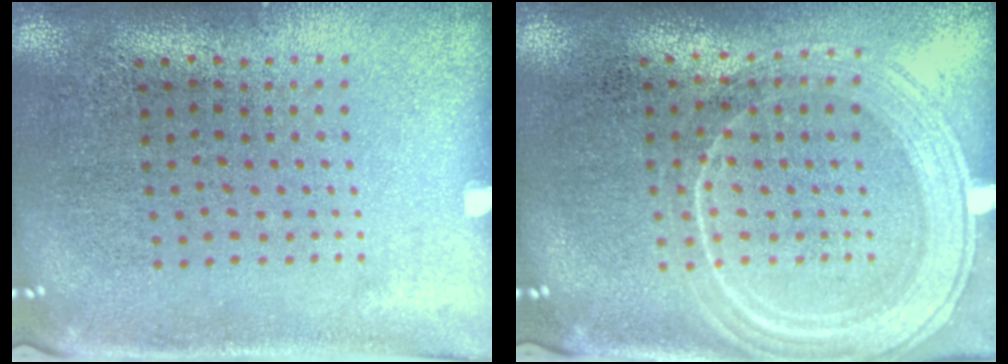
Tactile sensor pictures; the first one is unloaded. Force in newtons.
{"total": 1.8, "press": 1.8, "slide": 0.4}